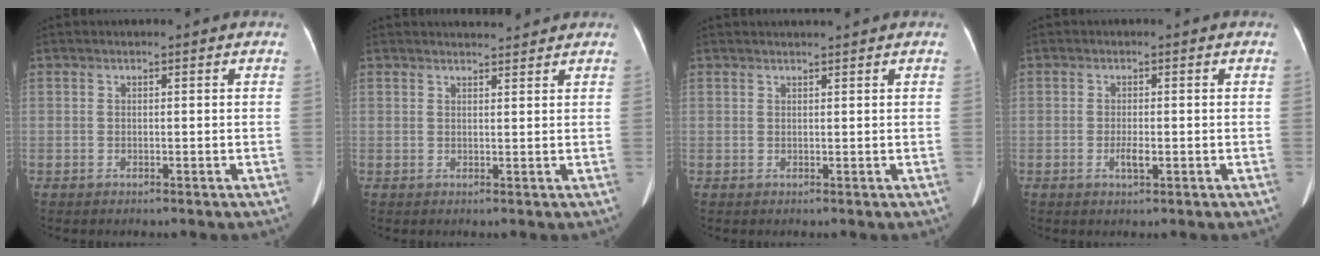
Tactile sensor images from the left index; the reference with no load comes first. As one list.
[{"total": 3.3, "force": [3.2, 0.2, 0.5], "torque": [-0.013, 0.011, 0.045]}, {"total": 2.1, "force": [2.0, -0.3, 0.6], "torque": [-0.007, 0.016, 0.033]}, {"total": 1.8, "force": [-0.7, 0.4, 1.7], "torque": [-0.037, -0.005, -0.010]}]